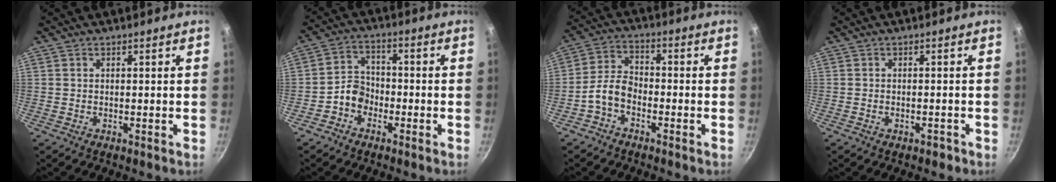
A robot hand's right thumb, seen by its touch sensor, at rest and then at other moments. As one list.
[{"total": 5.5, "force": [-2.5, 4.4, 2.2], "torque": [-0.014, 0.031, -0.055]}, {"total": 6.0, "force": [-3.0, 3.7, 3.7], "torque": [-0.067, 0.040, -0.069]}, {"total": 1.5, "force": [-0.9, 0.8, 0.8], "torque": [-0.006, 0.013, -0.009]}]